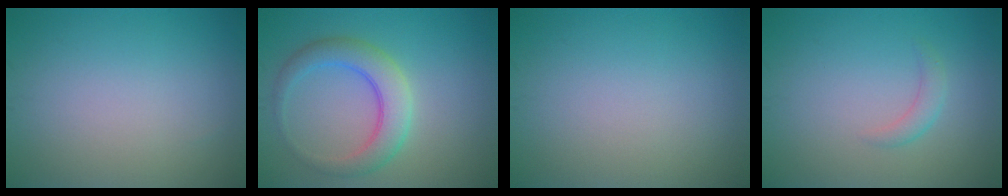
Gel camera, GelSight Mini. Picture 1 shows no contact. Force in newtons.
{"total": 4.5, "press": 4.5, "slide": 0.2}
{"total": 0.0}
{"total": 1.4, "press": 1.4, "slide": 0.0}